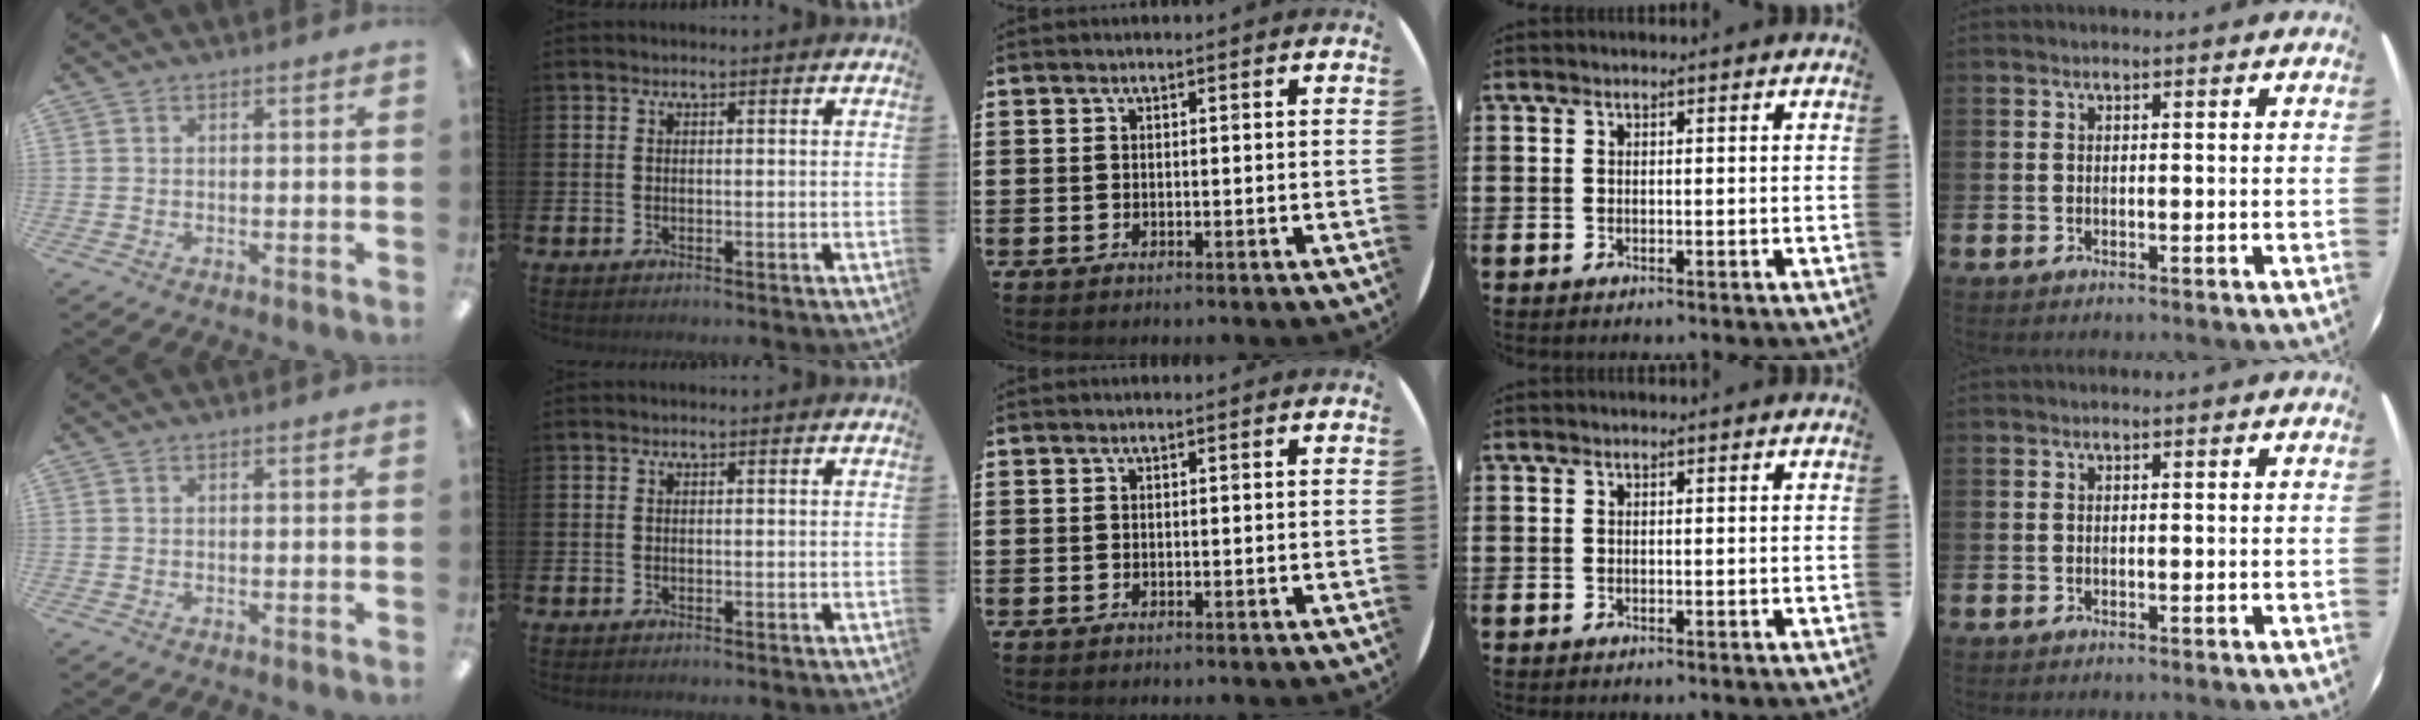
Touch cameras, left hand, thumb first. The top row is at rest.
{}